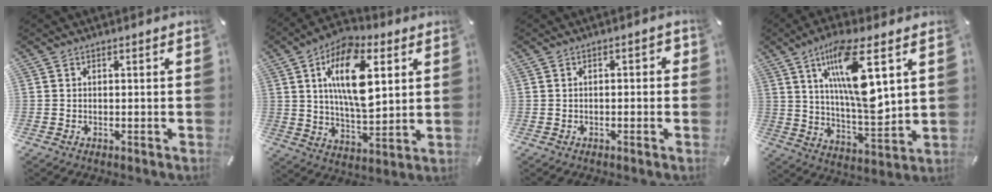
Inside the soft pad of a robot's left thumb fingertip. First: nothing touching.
{"total": 17.0, "force": [5.5, 8.6, 13.5], "torque": [-0.246, -0.012, 0.090]}
{"total": 1.8, "force": [-0.8, 1.0, 1.3], "torque": [-0.024, 0.006, -0.017]}
{"total": 17.6, "force": [7.2, 4.7, 15.3], "torque": [-0.301, -0.032, 0.106]}